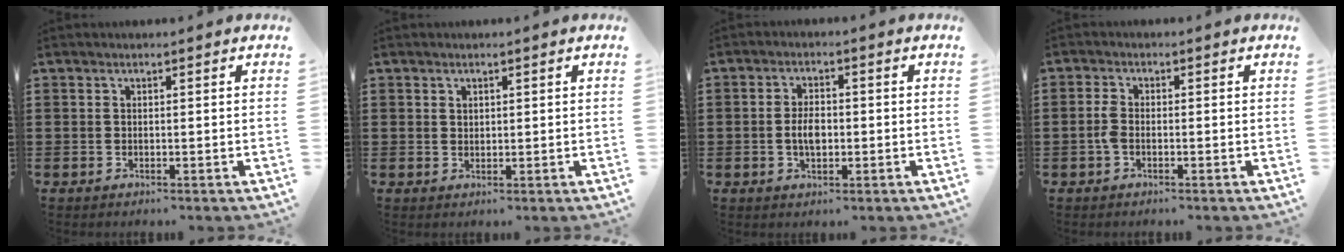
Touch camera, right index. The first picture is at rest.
{"total": 1.1, "force": [0.8, 0.7, 0.3], "torque": [-0.007, 0.002, 0.016]}
{"total": 4.0, "force": [-0.5, 2.0, 3.4], "torque": [-0.064, -0.002, -0.013]}
{"total": 2.4, "force": [-0.7, 1.2, 2.0], "torque": [-0.061, -0.007, -0.020]}